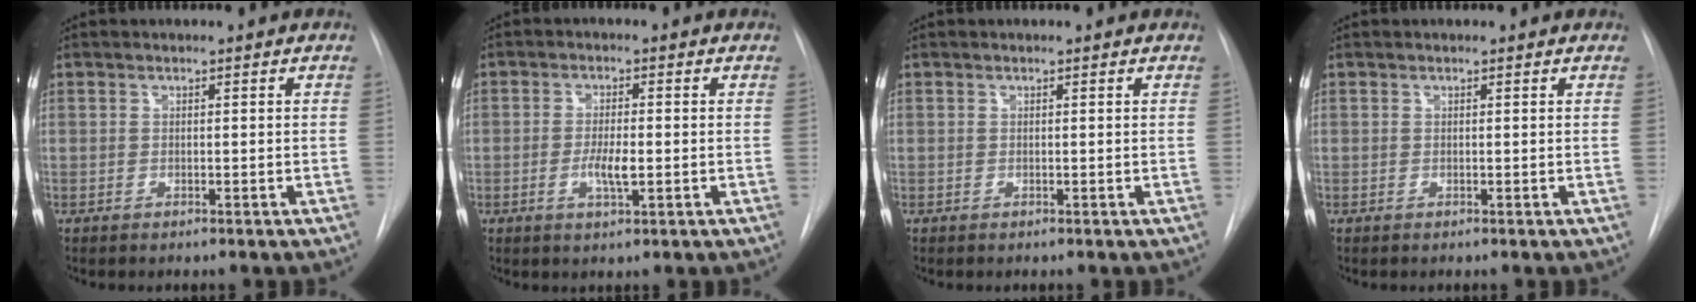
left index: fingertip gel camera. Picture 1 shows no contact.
{"total": 3.7, "force": [-0.8, 0.8, 3.5], "torque": [-0.068, -0.003, -0.012]}
{"total": 0.5, "force": [0.5, 0.1, 0.1], "torque": [-0.003, 0.005, 0.005]}
{"total": 0.7, "force": [0.7, 0.1, 0.1], "torque": [-0.005, 0.009, 0.009]}